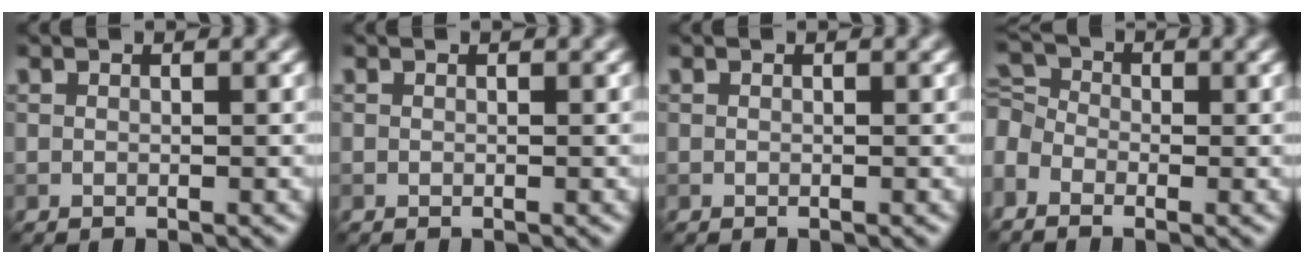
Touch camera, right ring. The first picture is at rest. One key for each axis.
{"total": 0.0}
{"total": 0.0}
{"total": 4.4, "fx": -2.0, "fy": 3.0, "fz": 2.5, "tx": -0.058, "ty": 0.005, "tz": -0.042}